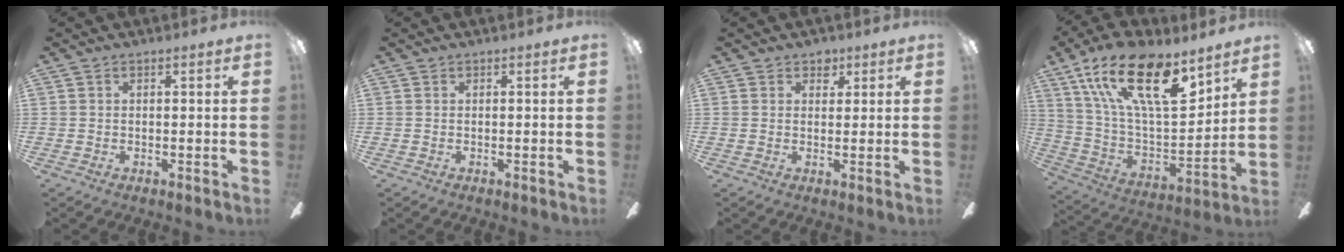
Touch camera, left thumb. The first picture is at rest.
{"total": 0.0}
{"total": 2.9, "force": [1.9, 2.0, 0.9], "torque": [0.002, -0.005, 0.030]}
{"total": 24.0, "force": [13.8, 9.4, 17.2], "torque": [-0.315, -0.076, 0.235]}